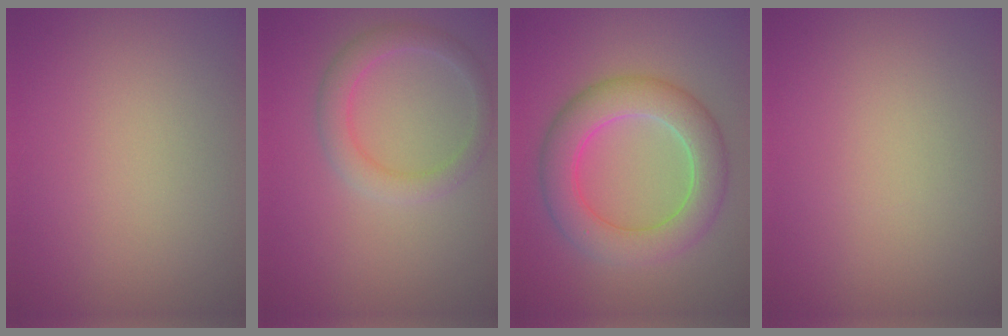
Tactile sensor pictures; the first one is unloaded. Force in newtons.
{"total": 2.8, "press": 2.8, "slide": 0.1}
{"total": 6.5, "press": 6.5, "slide": 0.3}
{"total": 0.0}